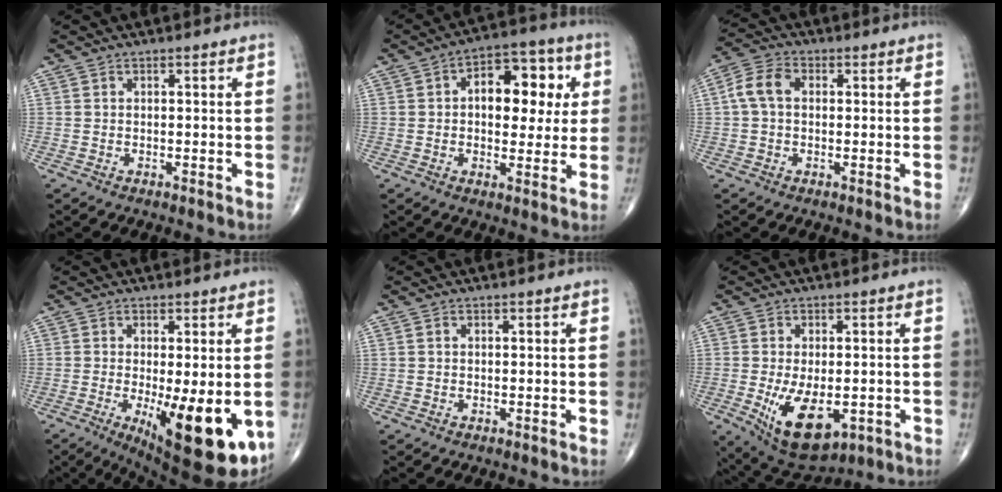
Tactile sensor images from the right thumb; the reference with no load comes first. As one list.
[{"total": 13.5, "force": [2.5, 8.0, 10.6], "torque": [-0.106, 0.017, 0.030]}, {"total": 6.0, "force": [0.6, 4.1, 4.3], "torque": [-0.086, 0.020, 0.005]}, {"total": 15.4, "force": [-3.8, 4.9, 14.1], "torque": [-0.173, -0.027, -0.038]}, {"total": 0.0}, {"total": 12.3, "force": [-3.4, 6.5, 9.9], "torque": [-0.157, -0.011, -0.035]}]